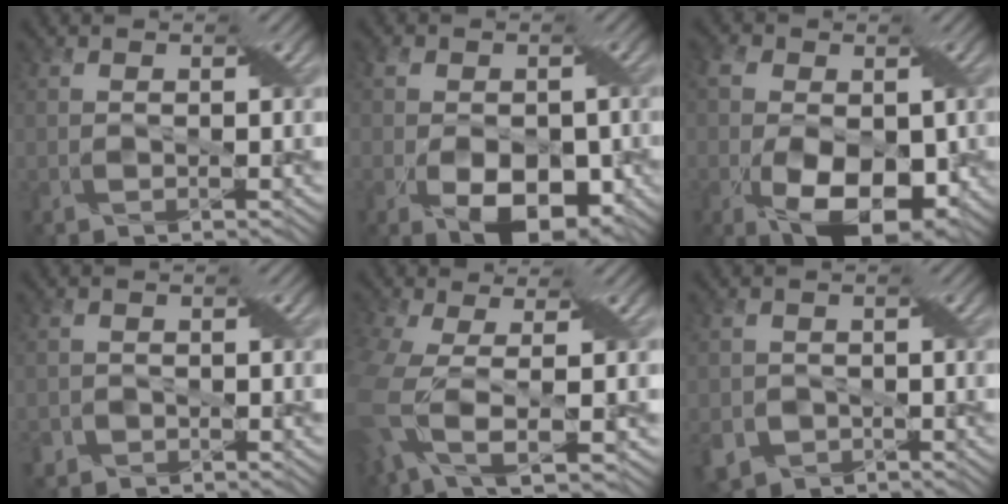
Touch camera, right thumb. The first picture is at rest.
{"total": 8.6, "force": [-2.4, 5.4, 6.2], "torque": [-0.129, -0.030, -0.031]}
{"total": 11.3, "force": [-2.4, 7.1, 8.4], "torque": [-0.176, -0.029, -0.034]}
{"total": 1.8, "force": [-1.2, 1.4, 0.2], "torque": [-0.007, -0.001, -0.024]}
{"total": 8.5, "force": [-1.7, 3.2, 7.7], "torque": [-0.193, -0.020, -0.029]}
{"total": 4.5, "force": [-2.2, 3.6, 1.3], "torque": [-0.030, -0.005, -0.040]}